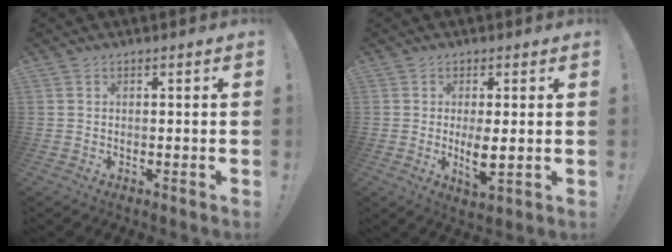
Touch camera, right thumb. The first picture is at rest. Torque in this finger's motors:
{"motor_torque": [2.27, 1.96, 1.23, -0.43, 0.27]}